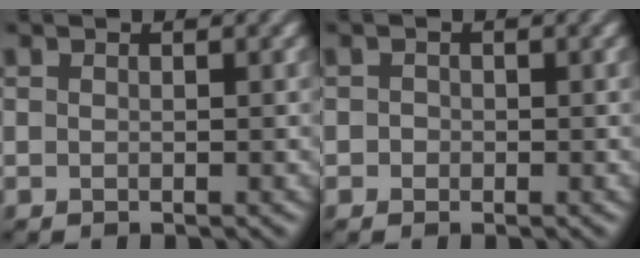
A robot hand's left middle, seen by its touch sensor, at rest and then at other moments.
{"total": 0.8, "force": [0.0, 0.8, 0.2], "torque": [0.003, -0.003, -0.005]}